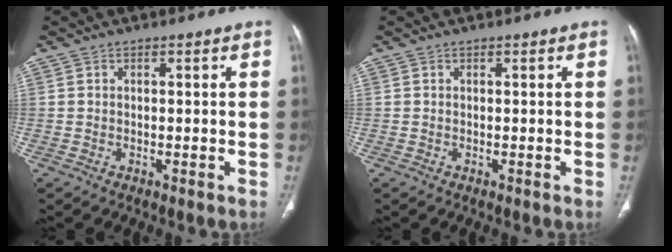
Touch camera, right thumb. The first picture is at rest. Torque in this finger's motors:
{"motor_torque": [0.00, 0.00, -0.10, -0.03, 0.00]}